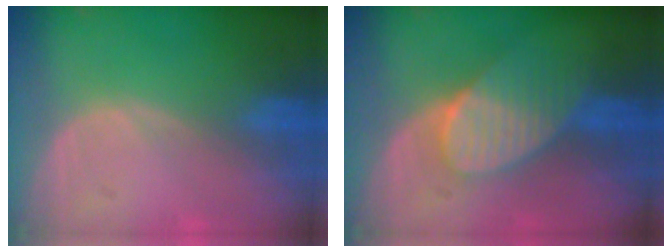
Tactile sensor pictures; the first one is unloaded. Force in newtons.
{"total": 7.2, "press": 7.0, "slide": 1.7}